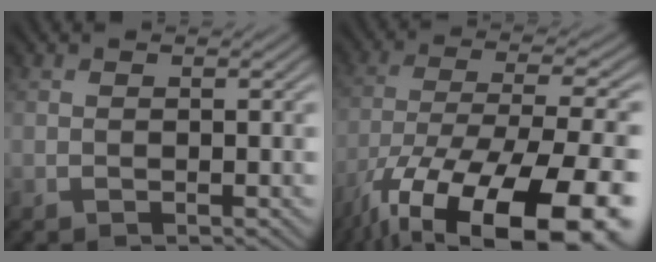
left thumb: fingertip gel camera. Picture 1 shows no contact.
{"total": 19.0, "force": [-12.0, 7.1, 12.9], "torque": [-0.216, -0.047, -0.169]}